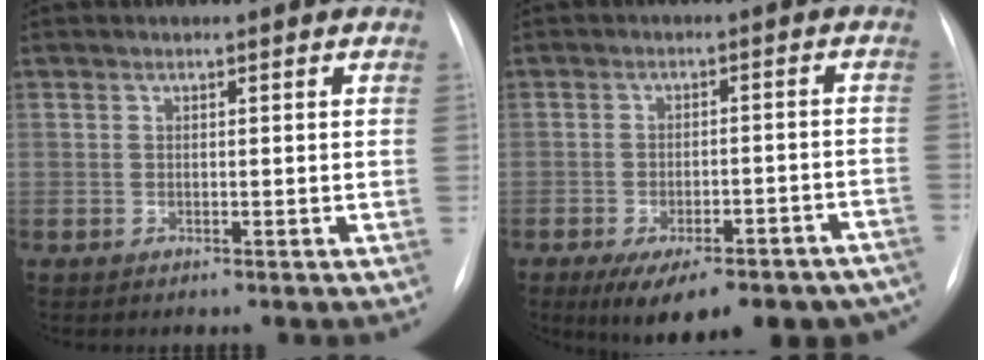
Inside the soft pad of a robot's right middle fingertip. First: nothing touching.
{"total": 18.9, "force": [-14.8, 6.5, 9.8], "torque": [-0.102, 0.013, -0.183]}